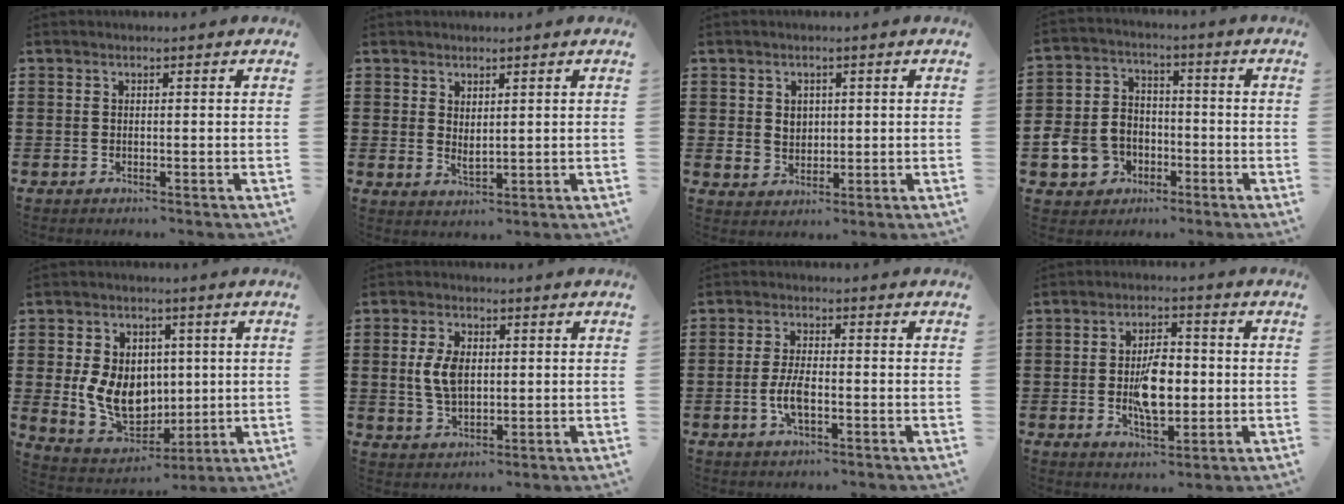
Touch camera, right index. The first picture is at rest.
{"total": 1.9, "force": [1.6, 0.8, 0.7], "torque": [-0.014, 0.002, 0.030]}
{"total": 2.8, "force": [1.1, 2.5, 0.5], "torque": [-0.012, 0.009, 0.017]}
{"total": 7.9, "force": [-2.8, 6.6, 3.1], "torque": [-0.098, 0.020, -0.055]}
{"total": 9.9, "force": [0.3, 7.9, 5.9], "torque": [-0.132, 0.009, 0.010]}
{"total": 5.9, "force": [0.6, 3.5, 4.7], "torque": [-0.113, 0.007, 0.006]}
{"total": 4.8, "force": [-1.2, 1.9, 4.2], "torque": [-0.095, 0.001, -0.027]}
{"total": 7.8, "force": [-0.7, 3.6, 6.8], "torque": [-0.133, 0.000, -0.020]}